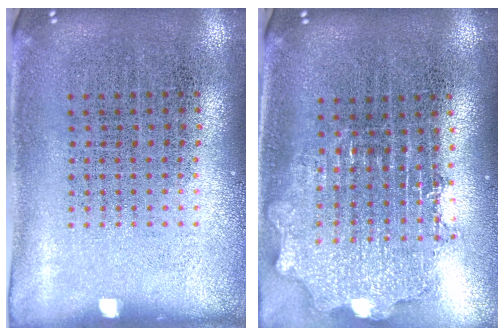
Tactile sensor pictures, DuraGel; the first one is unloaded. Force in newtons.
{"total": 2.0, "press": 1.6, "slide": 1.2}